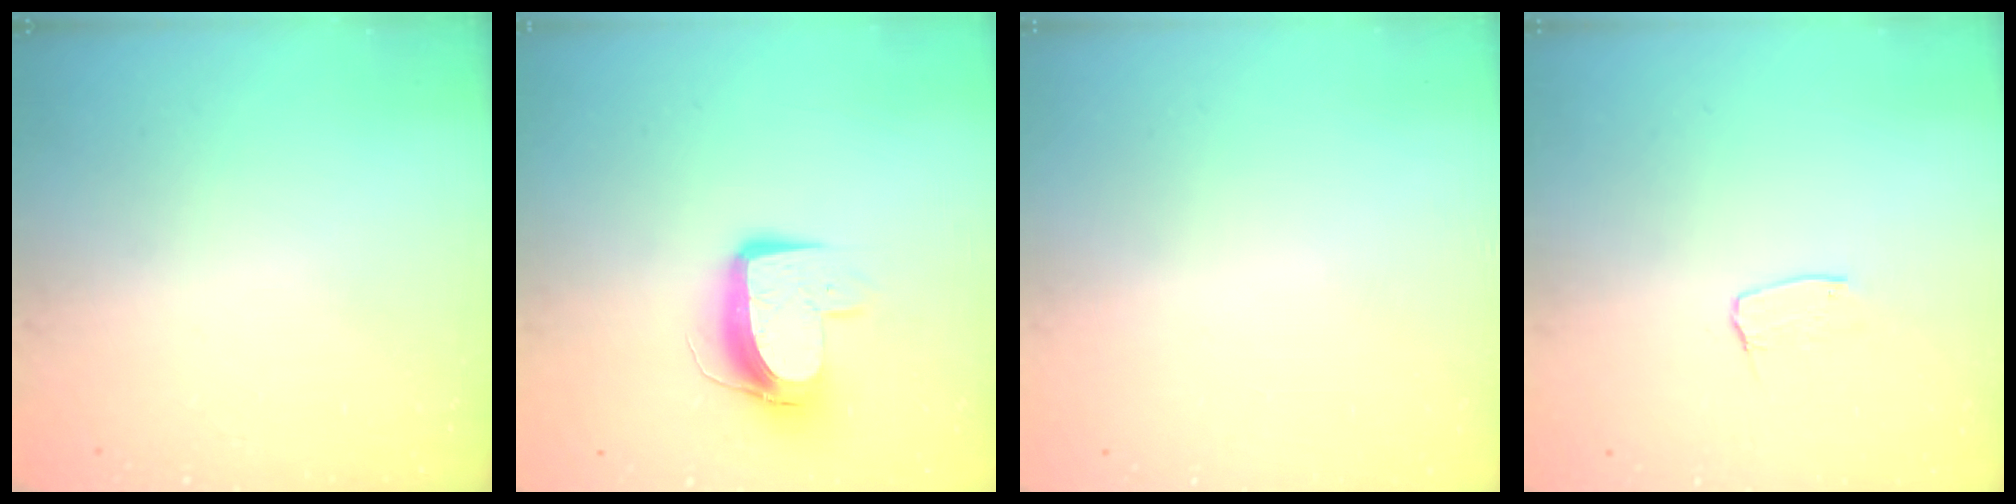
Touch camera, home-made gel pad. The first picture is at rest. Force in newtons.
{"total": 10.6, "press": 10.6, "slide": 0.9}
{"total": 0.5, "press": 0.5, "slide": 0.1}
{"total": 4.7, "press": 4.7, "slide": 0.3}